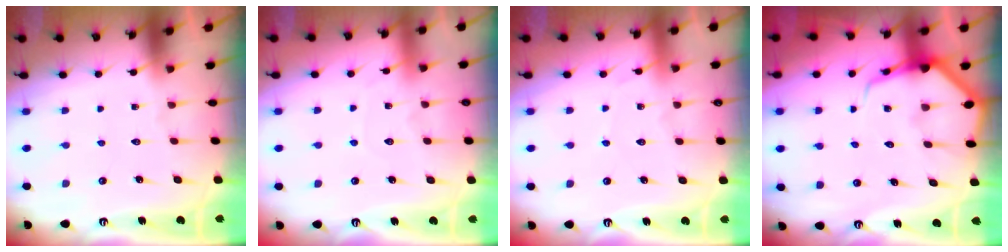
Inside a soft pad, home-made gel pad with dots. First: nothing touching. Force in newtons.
{"total": 5.6, "press": 5.5, "slide": 0.6}
{"total": 2.6, "press": 2.5, "slide": 0.3}
{"total": 6.3, "press": 6.3, "slide": 0.7}